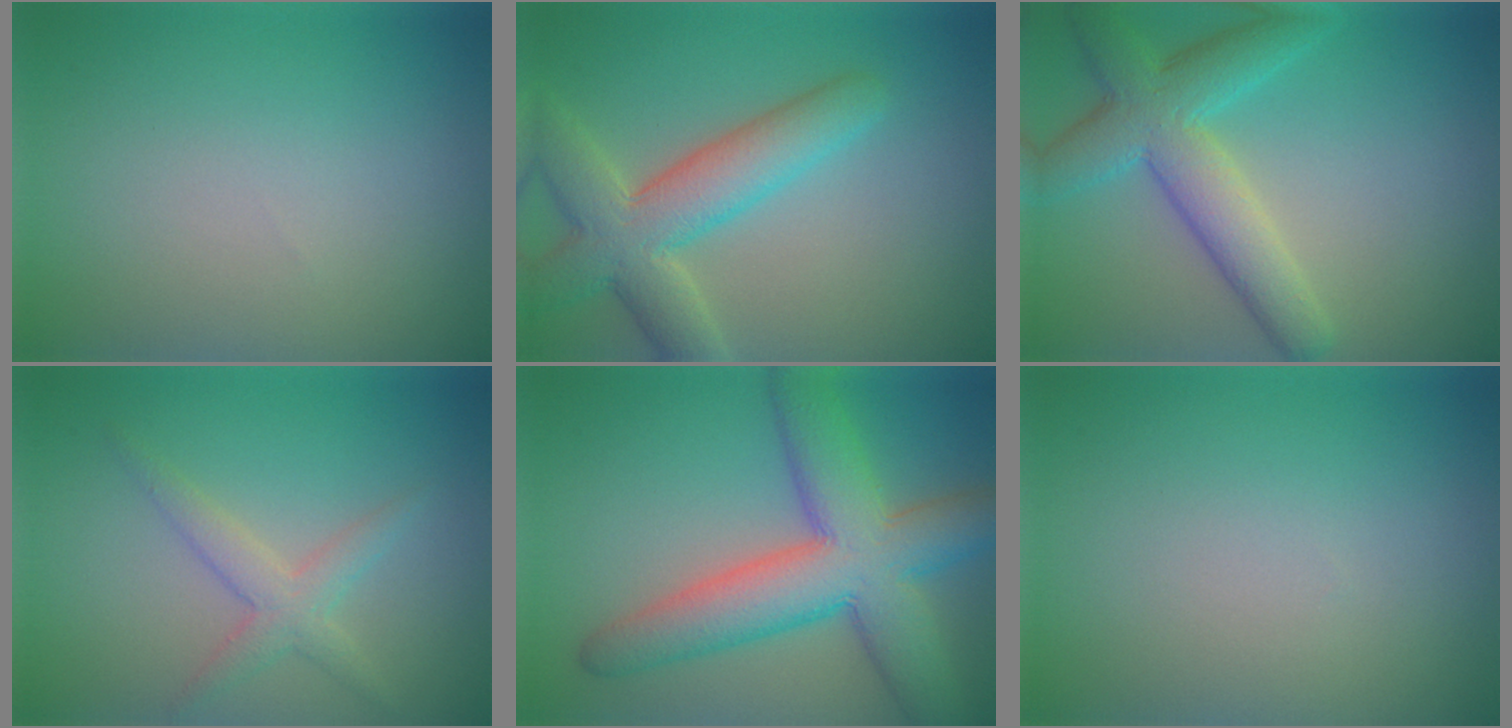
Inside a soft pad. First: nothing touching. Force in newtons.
{"total": 5.6, "press": 5.6, "slide": 0.6}
{"total": 6.2, "press": 6.2, "slide": 0.2}
{"total": 2.5, "press": 2.5, "slide": 0.1}
{"total": 9.3, "press": 9.3, "slide": 0.3}
{"total": 0.0}